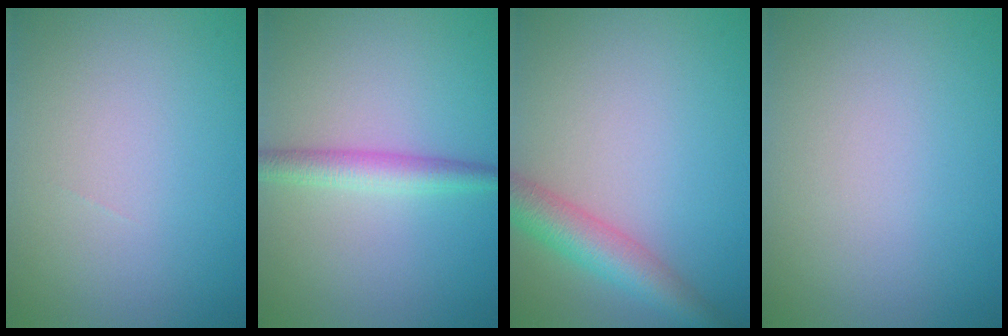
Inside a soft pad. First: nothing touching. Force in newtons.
{"total": 2.7, "press": 2.7, "slide": 0.1}
{"total": 4.7, "press": 4.6, "slide": 0.2}
{"total": 0.0}